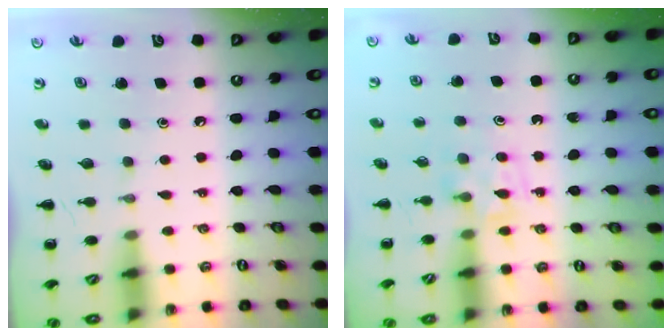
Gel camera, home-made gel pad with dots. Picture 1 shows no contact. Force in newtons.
{"total": 6.2, "press": 6.0, "slide": 1.4}